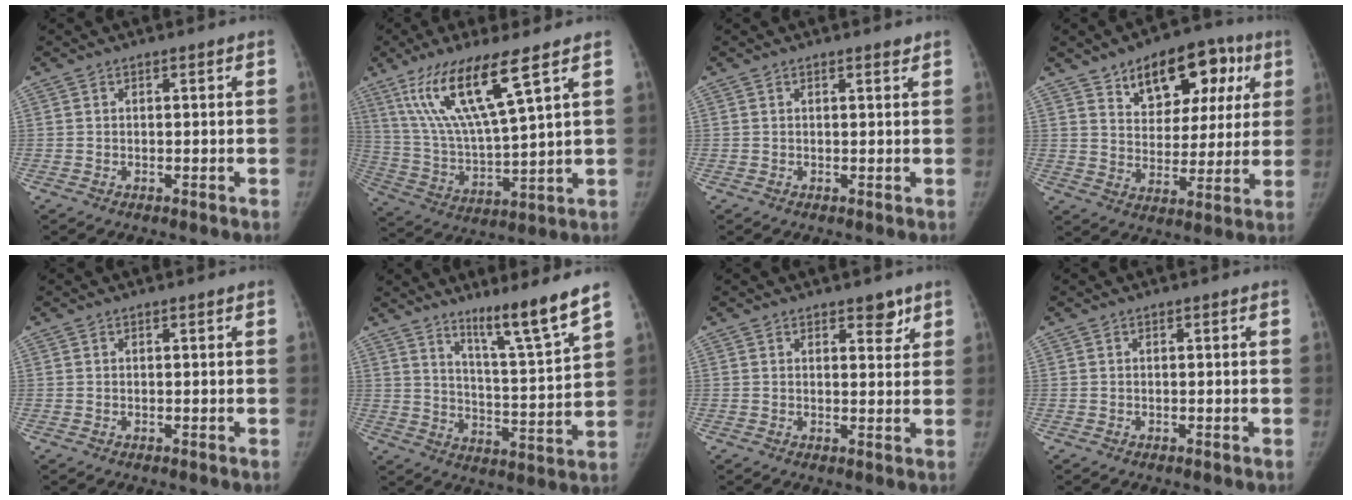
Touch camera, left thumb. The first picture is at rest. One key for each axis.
{"total": 16.3, "fx": 9.1, "fy": 2.5, "fz": 13.4, "tx": -0.273, "ty": -0.040, "tz": 0.184}
{"total": 0.8, "fx": 0.7, "fy": 0.1, "fz": 0.4, "tx": -0.005, "ty": -0.007, "tz": 0.011}
{"total": 16.9, "fx": 8.5, "fy": 10.0, "fz": 10.6, "tx": -0.092, "ty": -0.014, "tz": 0.125}
{"total": 0.0}
{"total": 12.0, "fx": 8.9, "fy": -0.5, "fz": 7.9, "tx": -0.122, "ty": -0.072, "tz": 0.149}
{"total": 3.5, "fx": 2.4, "fy": 1.7, "fz": 1.9, "tx": -0.002, "ty": -0.014, "tz": 0.032}
{"total": 0.0}